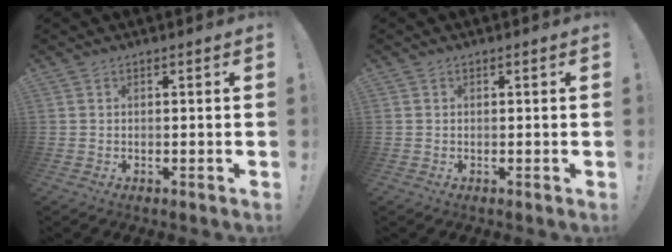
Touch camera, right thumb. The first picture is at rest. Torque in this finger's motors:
{"motor_torque": [-0.24, 0.03, -0.12, 0.18, 0.10]}